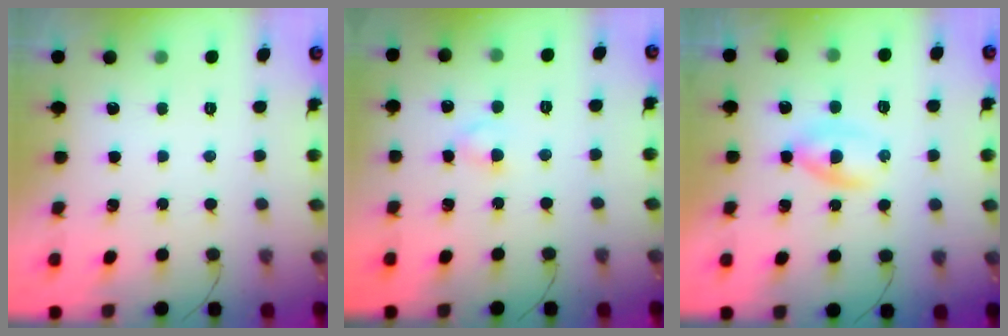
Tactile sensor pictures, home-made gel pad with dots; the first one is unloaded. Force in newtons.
{"total": 2.8, "press": 2.6, "slide": 1.1}
{"total": 3.0, "press": 2.8, "slide": 1.2}